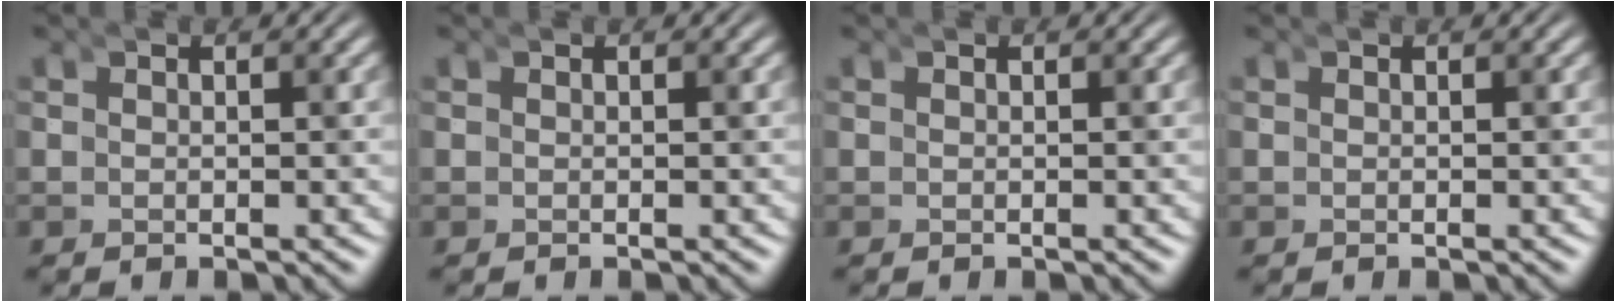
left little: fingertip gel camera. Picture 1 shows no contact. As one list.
[{"total": 0.0}, {"total": 0.0}, {"total": 0.0}]